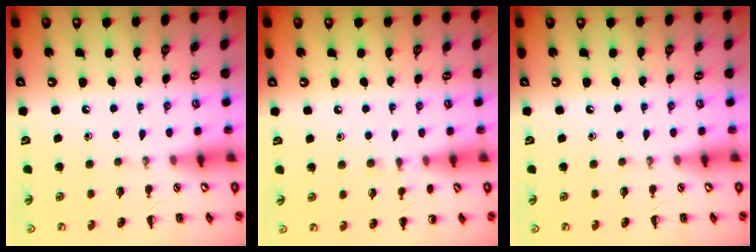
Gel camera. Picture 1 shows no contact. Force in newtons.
{"total": 5.4, "press": 5.2, "slide": 1.7}
{"total": 0.0}